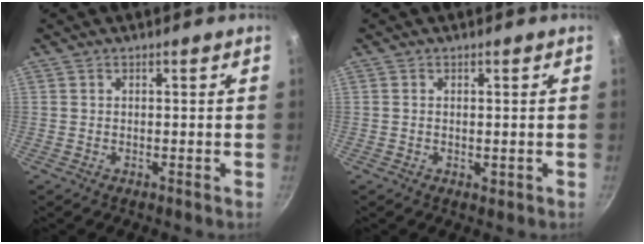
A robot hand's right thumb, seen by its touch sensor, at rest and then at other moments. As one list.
[{"total": 0.8, "force": [0.0, 0.4, 0.7], "torque": [-0.009, -0.002, 0.000]}]